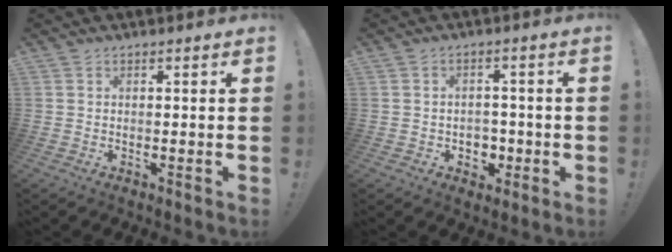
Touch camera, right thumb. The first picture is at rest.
{"total": 4.6, "force": [-0.4, 4.4, 1.4], "torque": [-0.014, -0.005, -0.005]}